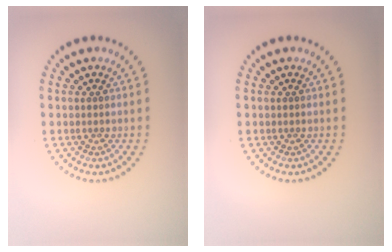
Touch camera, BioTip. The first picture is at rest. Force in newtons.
{"total": 0.0}